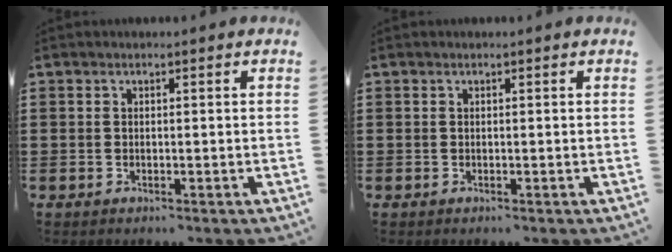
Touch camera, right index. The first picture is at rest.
{"total": 0.0}